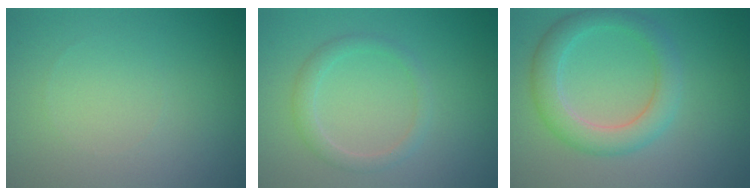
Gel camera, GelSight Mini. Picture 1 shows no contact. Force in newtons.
{"total": 1.8, "press": 1.8, "slide": 0.1}
{"total": 2.9, "press": 2.9, "slide": 0.3}